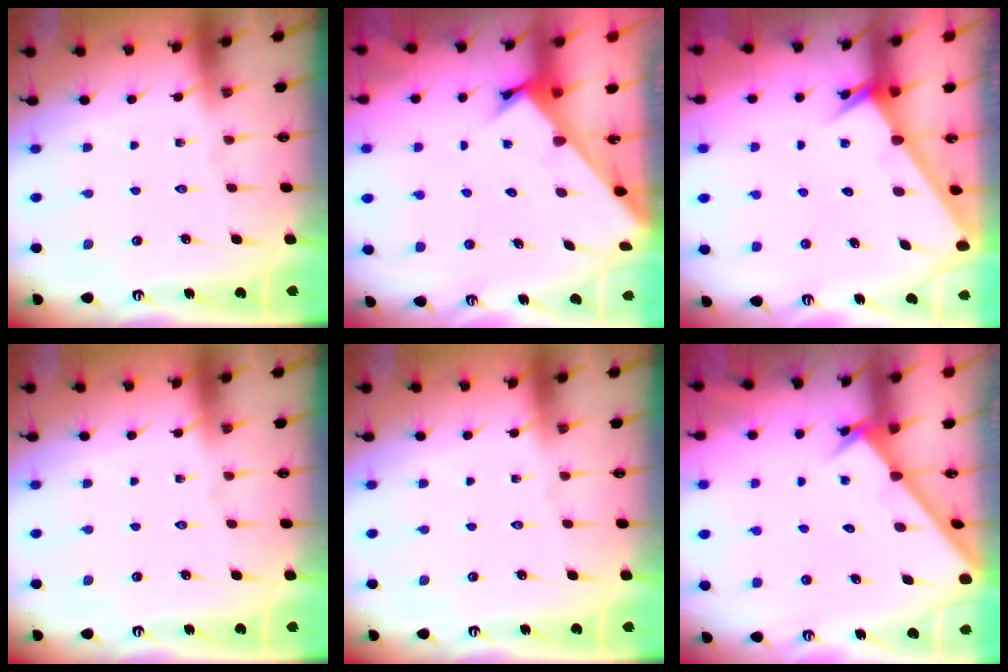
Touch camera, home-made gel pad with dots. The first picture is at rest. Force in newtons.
{"total": 2.7, "press": 2.6, "slide": 0.3}
{"total": 2.3, "press": 2.3, "slide": 0.1}
{"total": 0.0}
{"total": 0.0}
{"total": 2.1, "press": 2.1, "slide": 0.3}